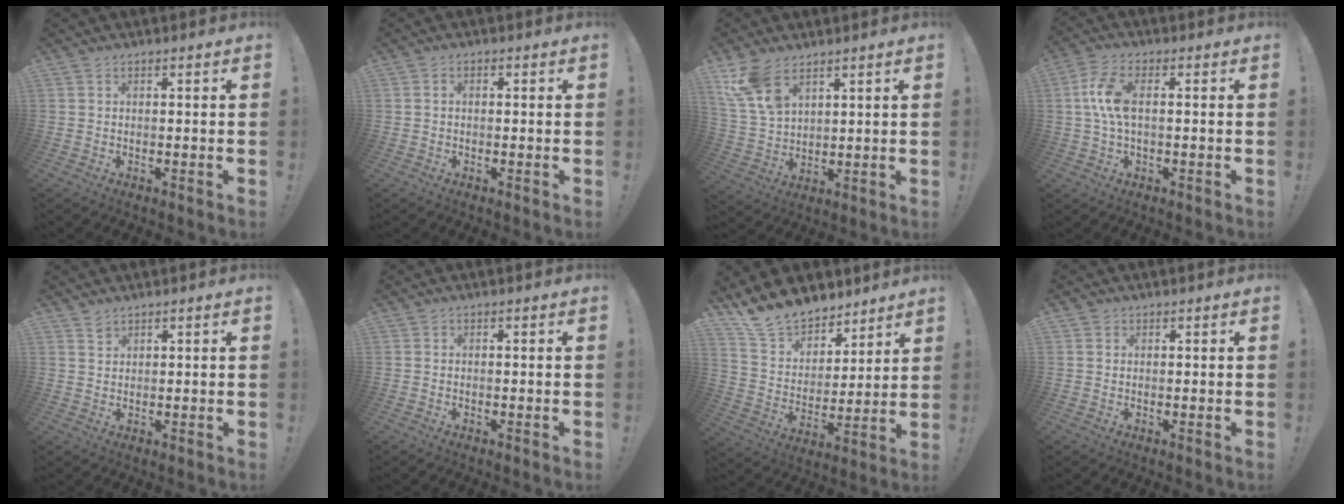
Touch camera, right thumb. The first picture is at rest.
{"total": 1.0, "force": [-0.4, 0.5, 0.7], "torque": [-0.019, 0.006, -0.006]}
{"total": 11.4, "force": [7.2, 6.1, 6.3], "torque": [-0.128, -0.028, 0.144]}
{"total": 8.9, "force": [0.8, 3.9, 8.0], "torque": [-0.160, 0.001, 0.016]}
{"total": 2.1, "force": [1.8, 1.0, 0.6], "torque": [-0.003, -0.011, 0.032]}
{"total": 0.0}
{"total": 14.4, "force": [12.5, 6.5, 2.8], "torque": [-0.079, -0.096, 0.239]}
{"total": 0.9, "force": [0.6, 0.6, 0.0], "torque": [0.006, -0.002, 0.011]}